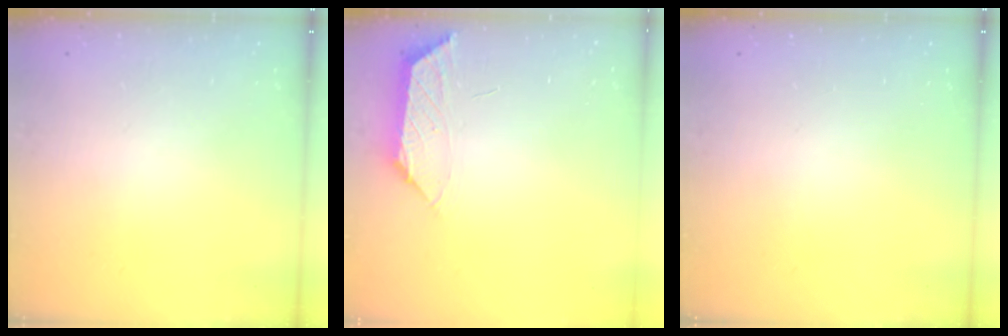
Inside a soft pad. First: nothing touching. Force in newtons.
{"total": 0.9, "press": 0.7, "slide": 0.4}
{"total": 0.0}